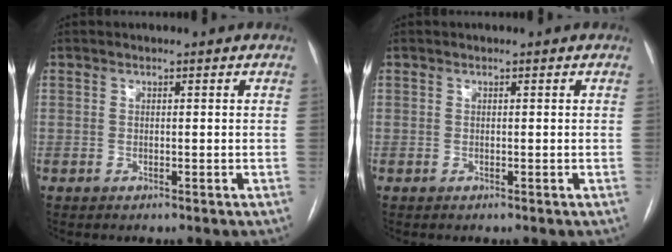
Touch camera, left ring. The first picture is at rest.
{"total": 0.0}